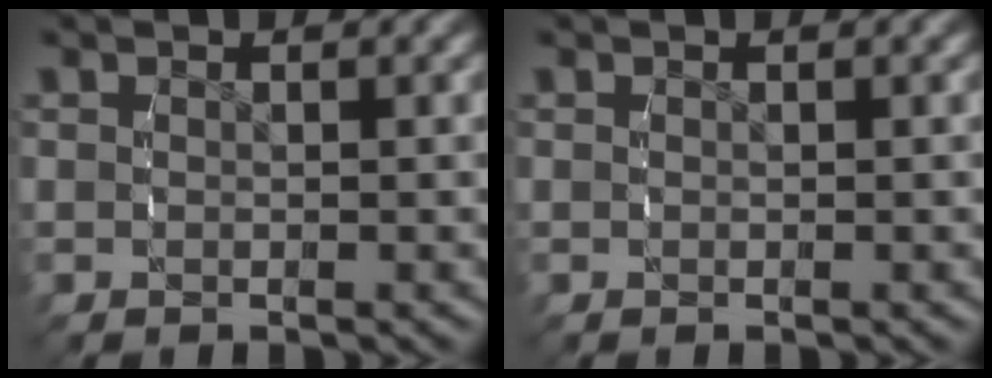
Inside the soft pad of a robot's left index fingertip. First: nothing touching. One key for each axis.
{"total": 0.0}